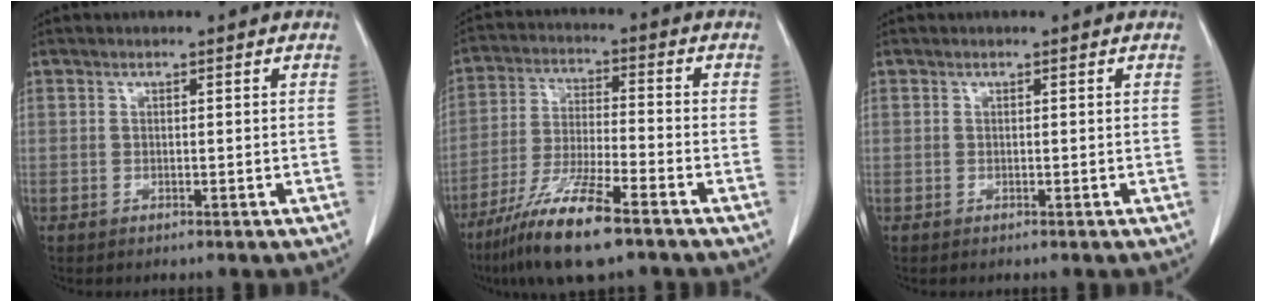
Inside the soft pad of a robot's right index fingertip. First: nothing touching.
{"total": 12.3, "force": [-8.3, 1.0, 9.1], "torque": [-0.183, -0.031, -0.153]}
{"total": 0.0}